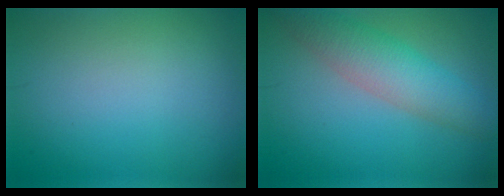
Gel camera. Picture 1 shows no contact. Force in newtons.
{"total": 5.0, "press": 5.0, "slide": 0.3}